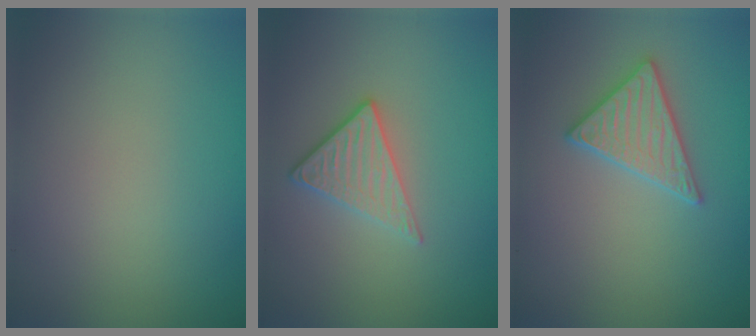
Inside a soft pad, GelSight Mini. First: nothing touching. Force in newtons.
{"total": 2.9, "press": 2.6, "slide": 1.3}
{"total": 3.0, "press": 2.9, "slide": 0.7}